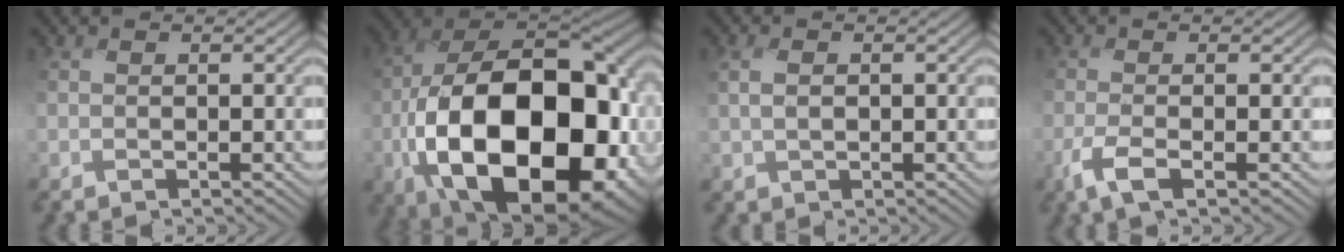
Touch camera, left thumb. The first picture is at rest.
{"total": 22.9, "force": [-6.0, 14.1, 17.0], "torque": [-0.361, -0.051, -0.062]}
{"total": 2.3, "force": [0.4, 1.8, 1.4], "torque": [-0.042, 0.000, 0.017]}
{"total": 3.3, "force": [-1.8, 0.7, 2.6], "torque": [-0.063, -0.006, -0.040]}